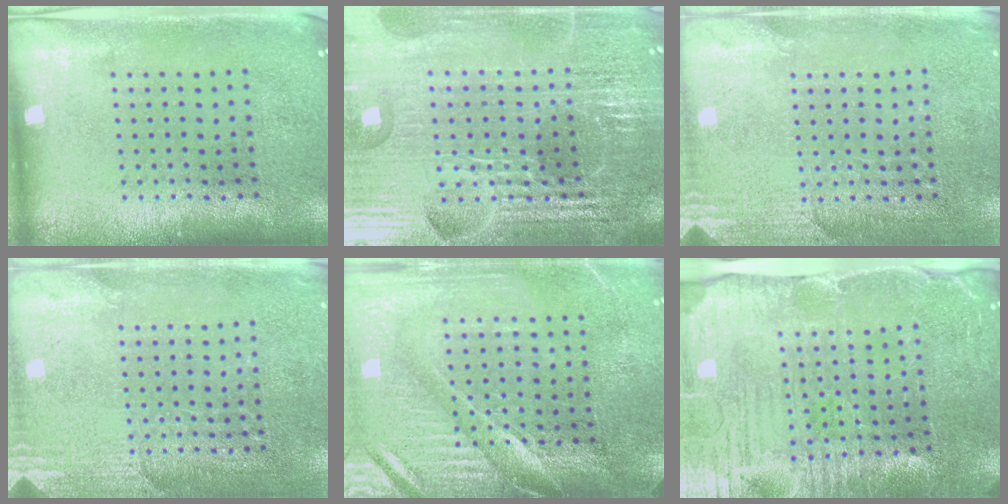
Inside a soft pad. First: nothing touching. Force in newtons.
{"total": 6.2, "press": 5.5, "slide": 2.8}
{"total": 2.8, "press": 2.6, "slide": 1.0}
{"total": 2.8, "press": 2.6, "slide": 1.0}
{"total": 4.0, "press": 3.7, "slide": 1.6}
{"total": 3.8, "press": 3.8, "slide": 0.5}